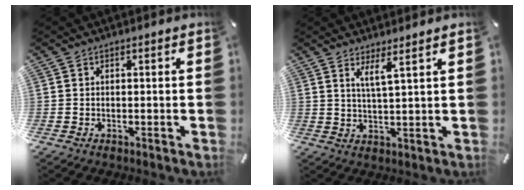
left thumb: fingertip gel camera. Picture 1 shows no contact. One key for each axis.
{"total": 4.6, "fx": 3.2, "fy": -0.3, "fz": 3.3, "tx": -0.074, "ty": -0.012, "tz": 0.054}